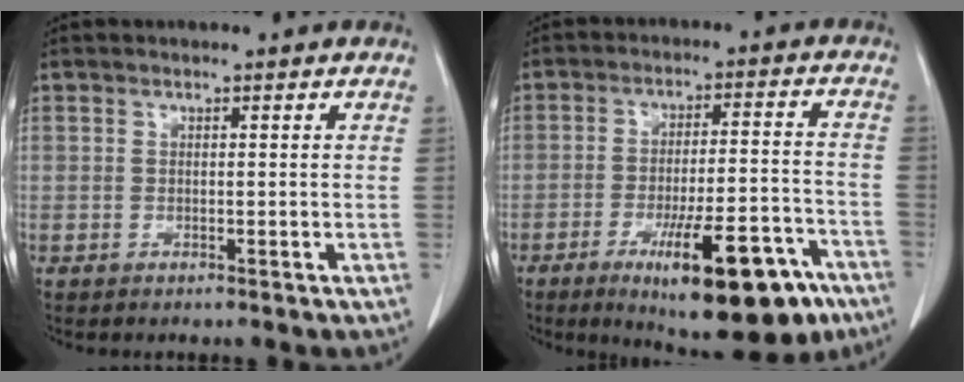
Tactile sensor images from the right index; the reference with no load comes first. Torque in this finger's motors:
{"motor_torque": [1.39, -0.75, 0.66, 0.16]}